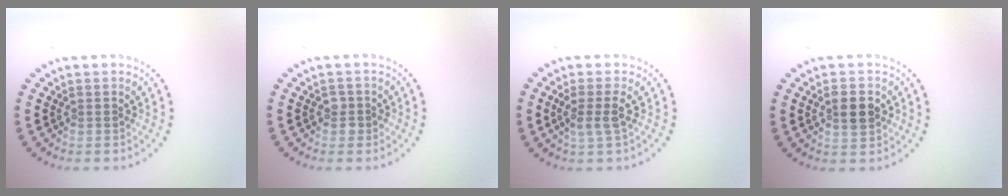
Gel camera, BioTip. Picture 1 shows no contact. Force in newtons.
{"total": 1.2, "press": 1.1, "slide": 0.5}
{"total": 2.1, "press": 1.7, "slide": 1.1}
{"total": 3.0, "press": 3.0, "slide": 0.1}